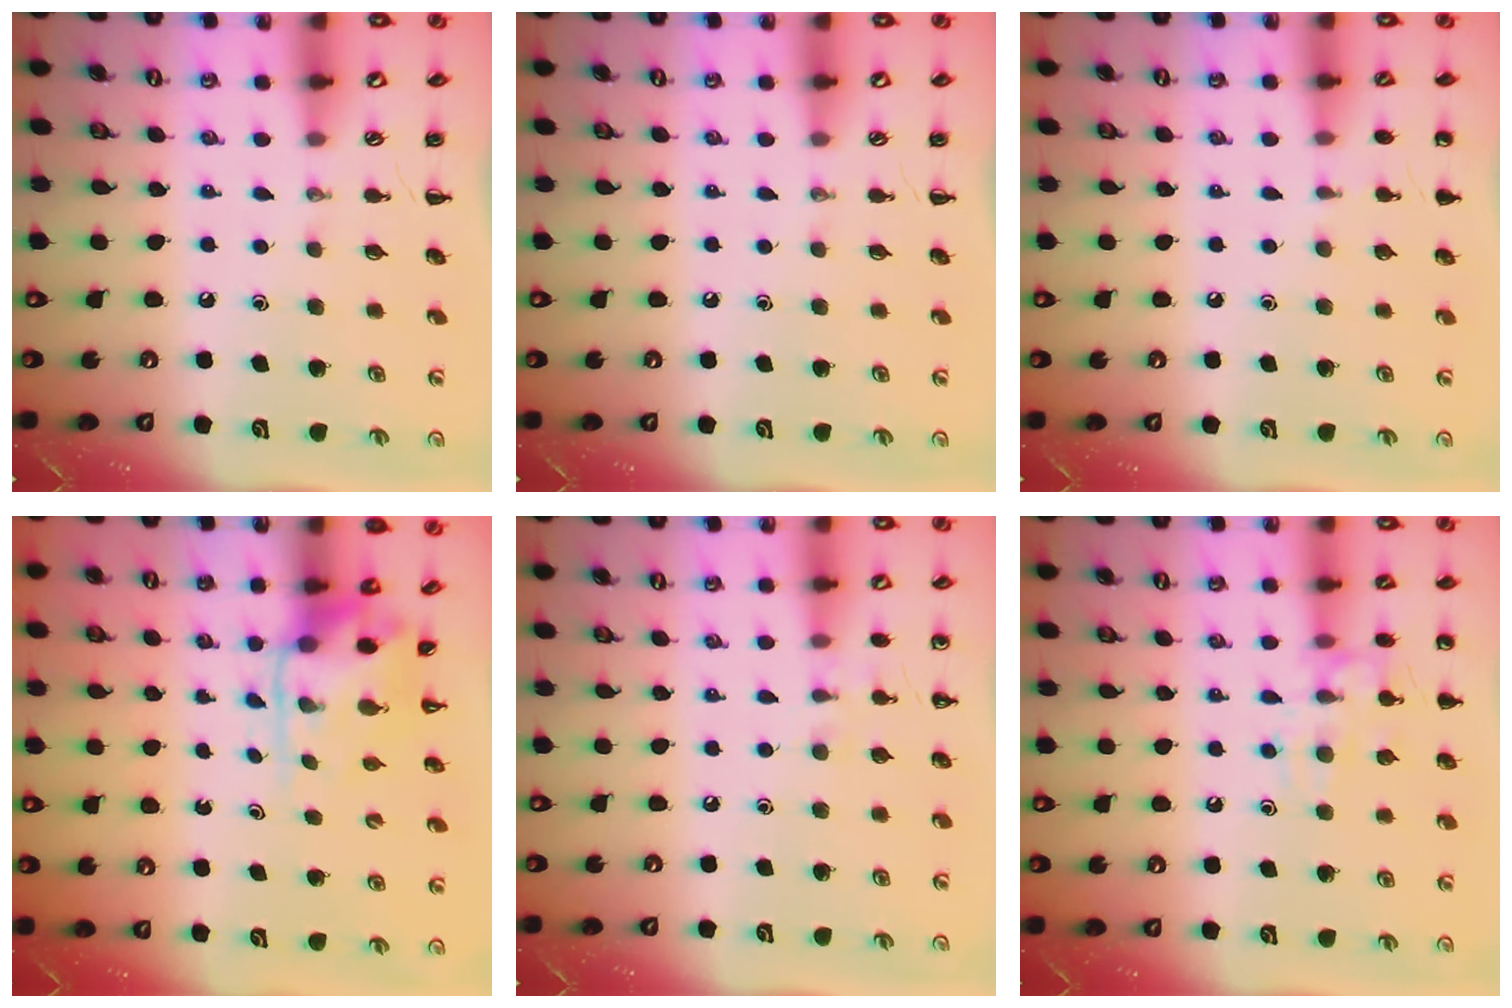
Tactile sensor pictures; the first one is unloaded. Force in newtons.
{"total": 0.0}
{"total": 4.0, "press": 3.9, "slide": 1.1}
{"total": 3.9, "press": 3.8, "slide": 0.8}
{"total": 5.6, "press": 5.4, "slide": 1.6}
{"total": 11.9, "press": 11.8, "slide": 0.8}